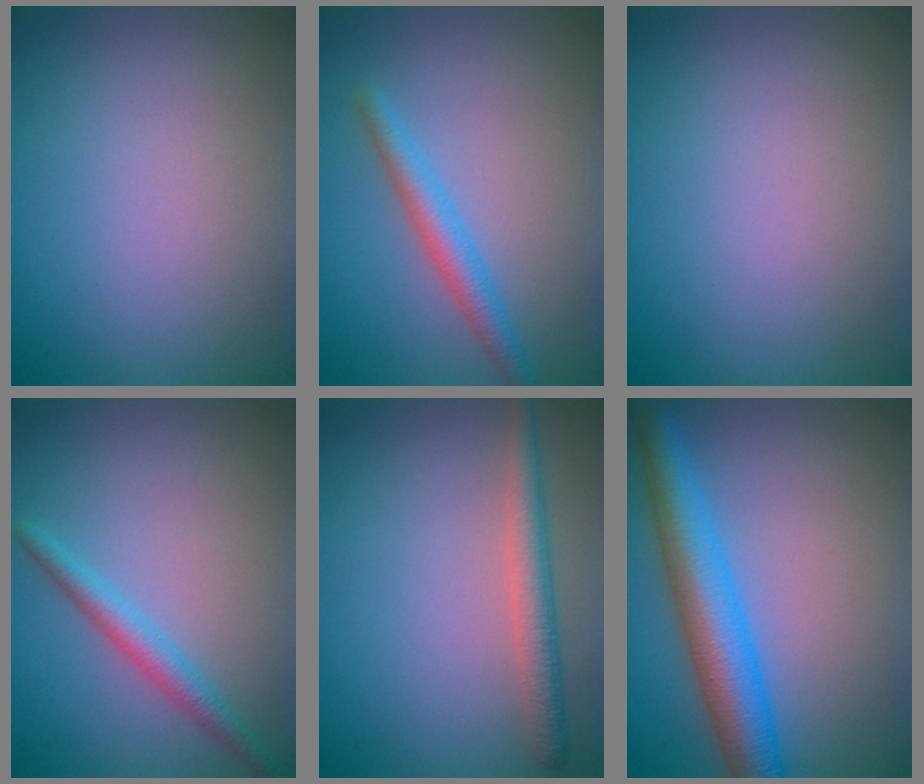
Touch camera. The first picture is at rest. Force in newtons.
{"total": 2.7, "press": 2.7, "slide": 0.1}
{"total": 0.0}
{"total": 2.3, "press": 2.3, "slide": 0.0}
{"total": 2.9, "press": 2.9, "slide": 0.1}
{"total": 6.5, "press": 6.5, "slide": 0.2}